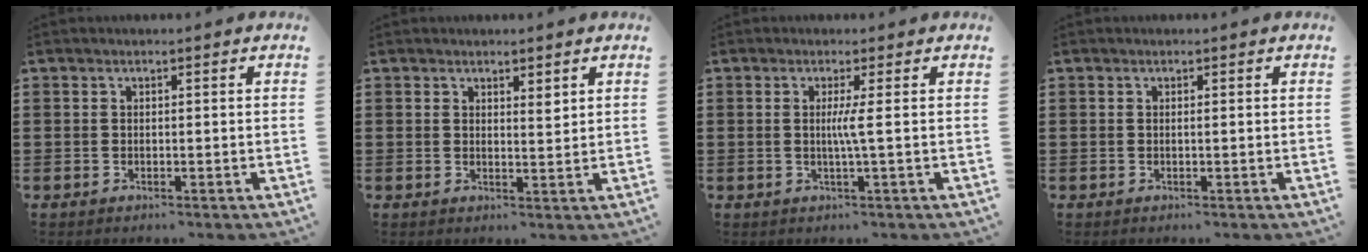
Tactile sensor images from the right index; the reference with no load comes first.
{"total": 1.9, "force": [1.6, 0.6, 0.8], "torque": [-0.010, 0.000, 0.028]}
{"total": 2.7, "force": [0.0, -0.8, 2.6], "torque": [-0.049, -0.009, -0.005]}
{"total": 0.0}